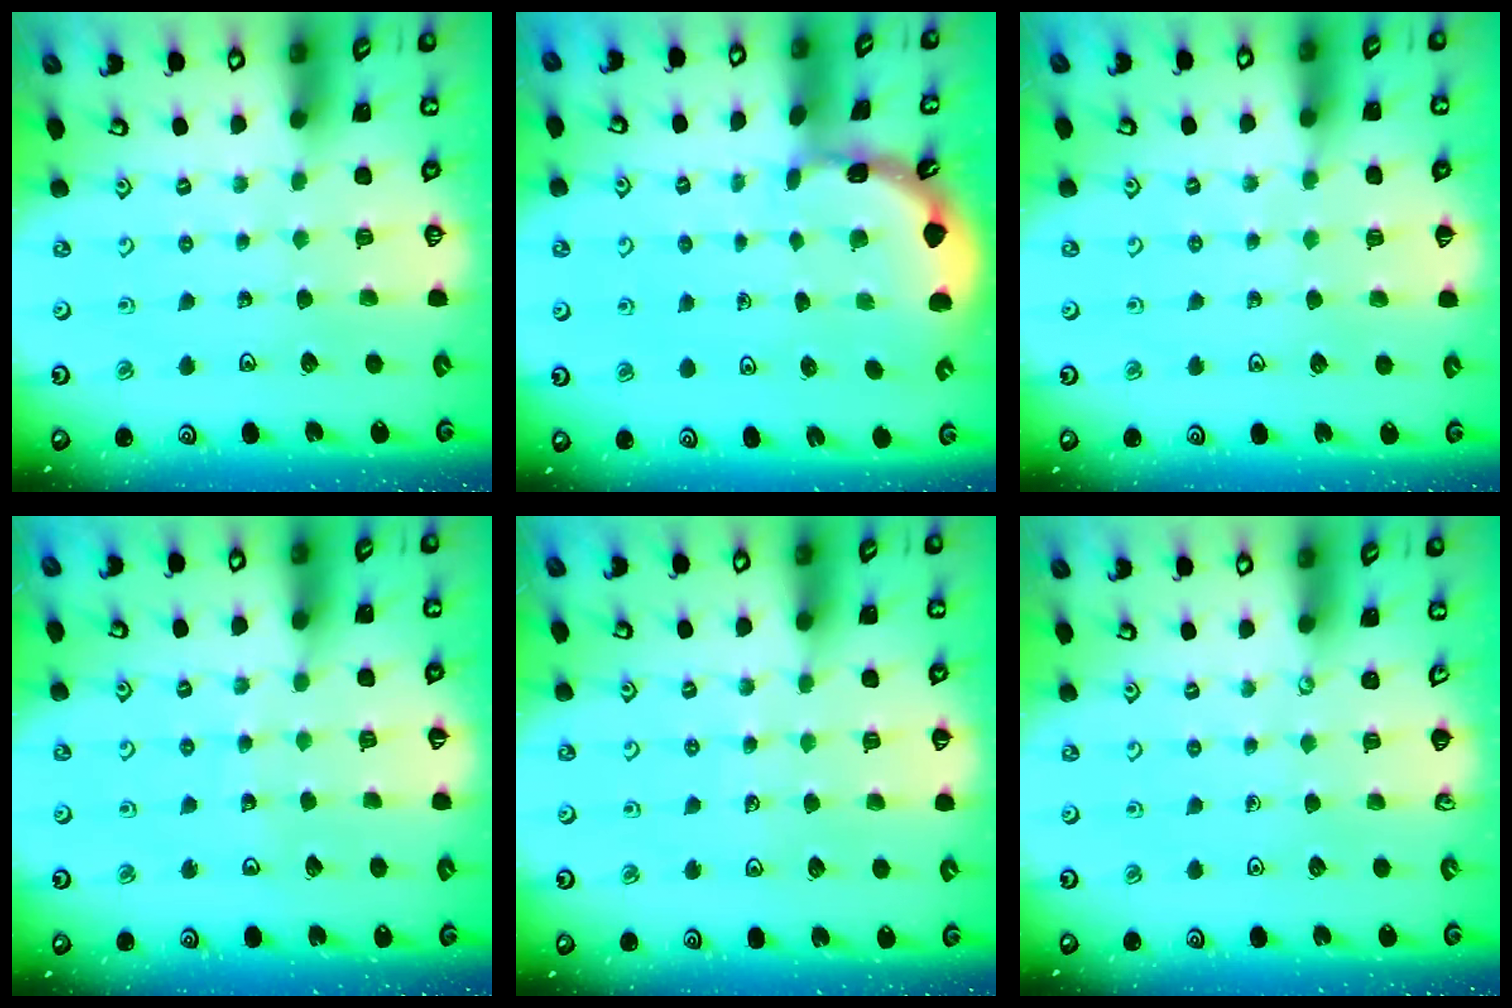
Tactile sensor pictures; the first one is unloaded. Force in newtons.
{"total": 1.6, "press": 1.6, "slide": 0.1}
{"total": 4.7, "press": 4.6, "slide": 0.7}
{"total": 3.8, "press": 3.8, "slide": 0.4}
{"total": 4.9, "press": 4.8, "slide": 0.7}
{"total": 0.0}